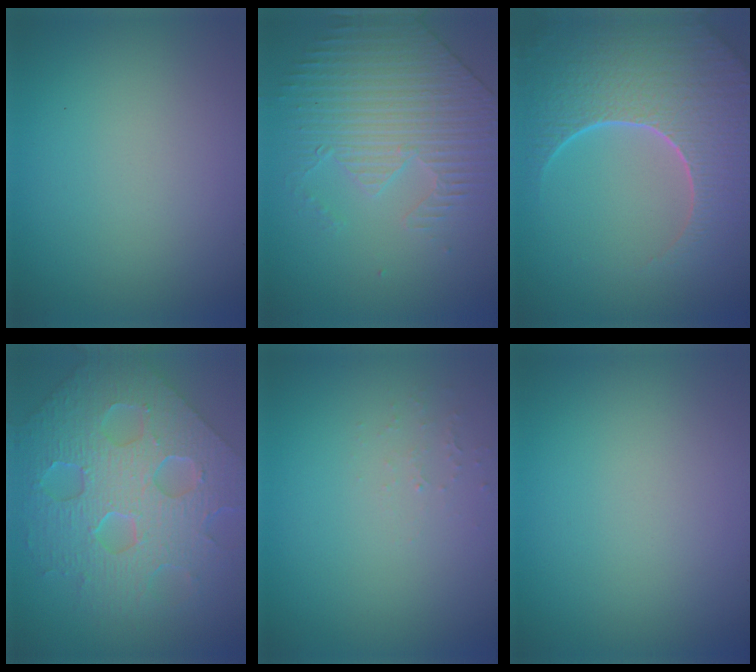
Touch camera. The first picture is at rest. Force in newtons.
{"total": 4.2, "press": 3.8, "slide": 1.8}
{"total": 9.2, "press": 6.5, "slide": 6.5}
{"total": 8.1, "press": 6.7, "slide": 4.6}
{"total": 0.8, "press": 0.8, "slide": 0.3}
{"total": 0.0}